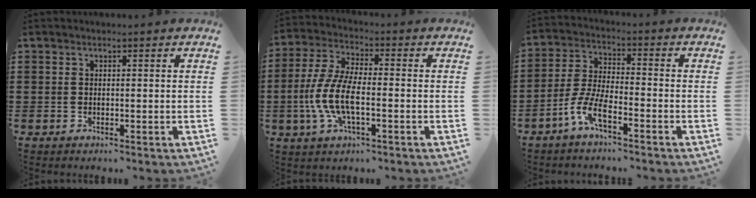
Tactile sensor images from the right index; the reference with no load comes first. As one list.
[{"total": 8.7, "force": [-2.3, 3.3, 7.7], "torque": [-0.185, -0.015, -0.049]}, {"total": 6.4, "force": [-4.1, 1.4, 4.6], "torque": [-0.125, -0.014, -0.086]}]